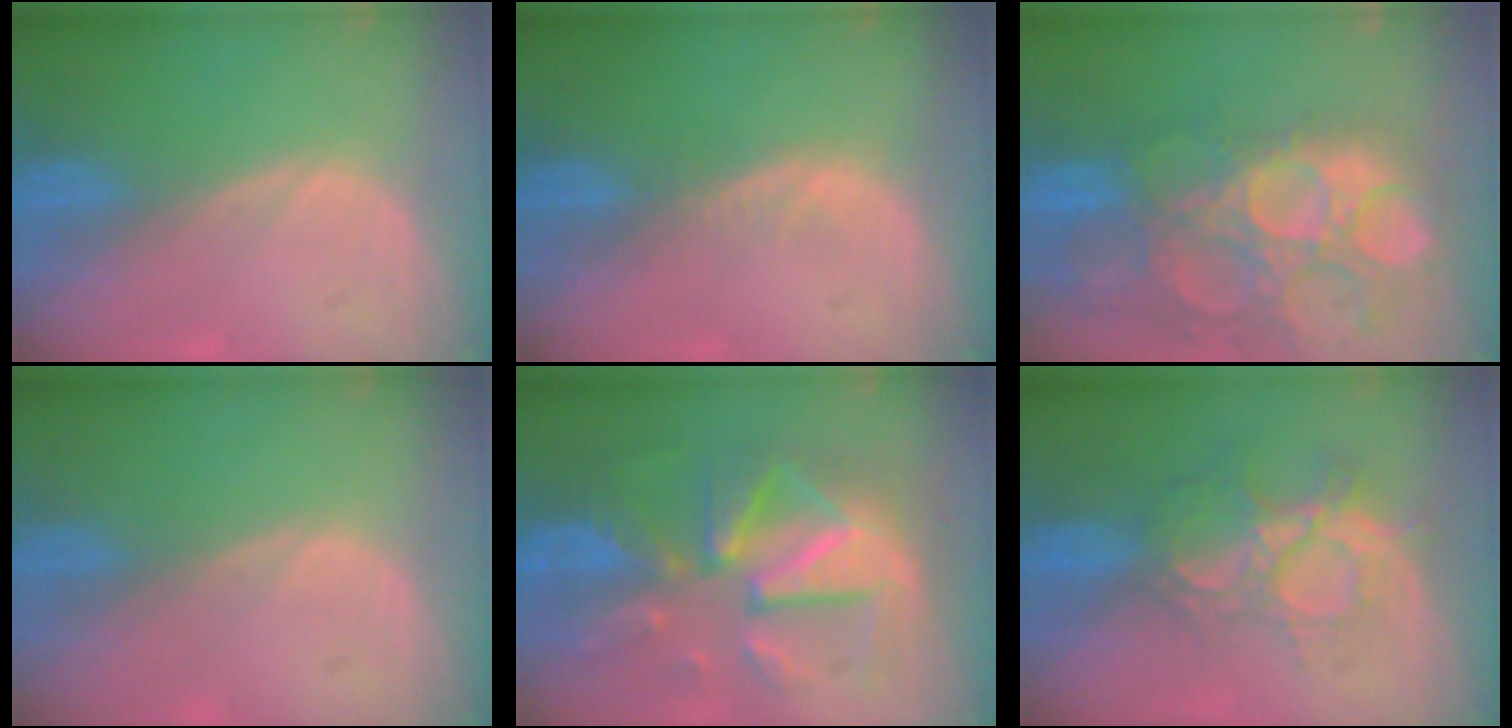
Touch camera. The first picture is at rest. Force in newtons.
{"total": 1.1, "press": 1.1, "slide": 0.3}
{"total": 15.4, "press": 12.7, "slide": 8.7}
{"total": 0.0}
{"total": 12.4, "press": 12.3, "slide": 1.1}
{"total": 9.2, "press": 7.8, "slide": 4.8}